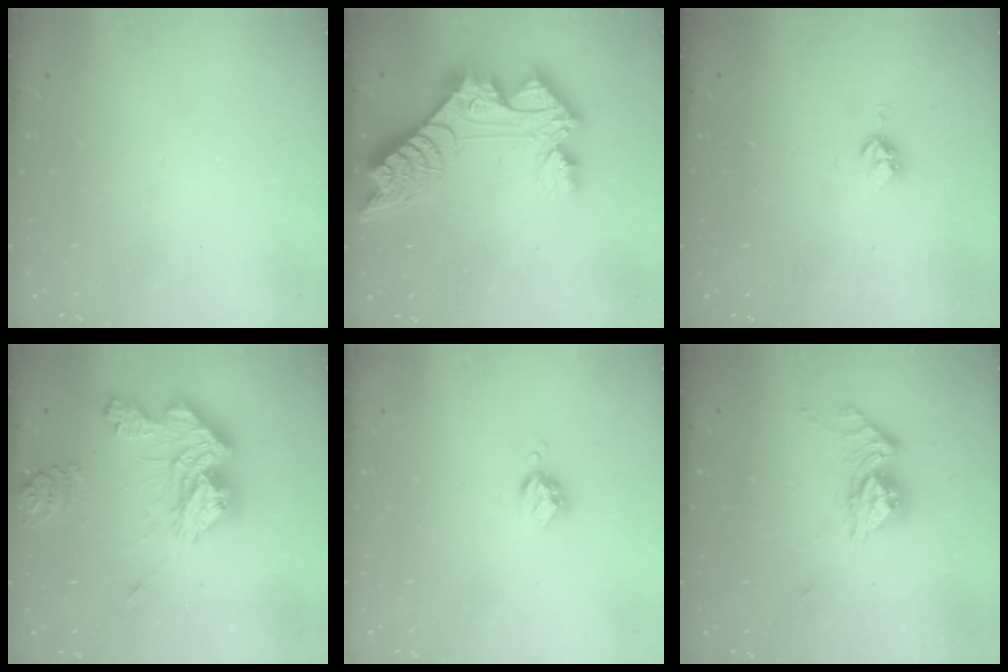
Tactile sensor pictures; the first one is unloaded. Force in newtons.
{"total": 14.9, "press": 14.8, "slide": 1.5}
{"total": 3.7, "press": 3.7, "slide": 0.5}
{"total": 20.4, "press": 20.3, "slide": 1.9}
{"total": 3.5, "press": 3.5, "slide": 0.4}
{"total": 10.3, "press": 10.3, "slide": 1.0}